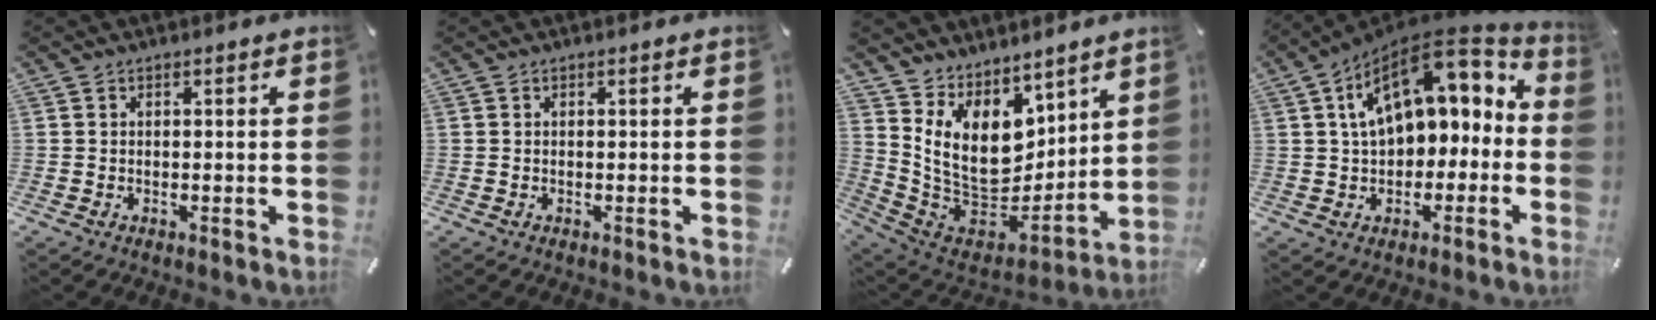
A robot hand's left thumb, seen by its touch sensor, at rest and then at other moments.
{"total": 0.0}
{"total": 14.7, "force": [6.7, 10.6, 7.8], "torque": [-0.171, -0.075, 0.134]}
{"total": 15.7, "force": [5.9, 9.9, 10.6], "torque": [-0.172, -0.028, 0.106]}